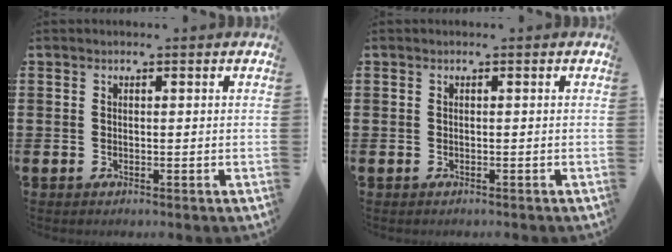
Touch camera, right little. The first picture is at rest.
{"total": 0.0}